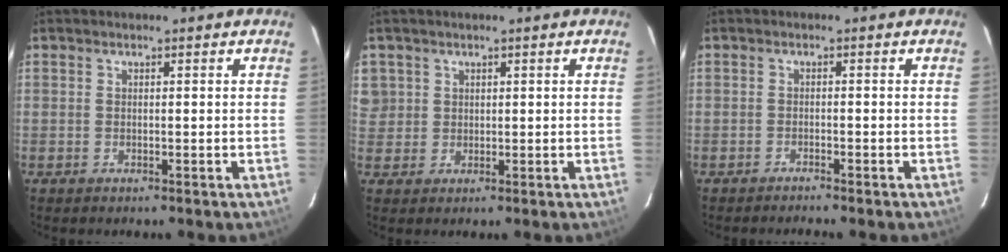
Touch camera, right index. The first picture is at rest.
{"total": 4.3, "force": [1.4, 4.1, 0.5], "torque": [0.005, 0.019, 0.031]}
{"total": 2.1, "force": [-2.0, -0.1, 0.4], "torque": [-0.019, -0.007, -0.033]}